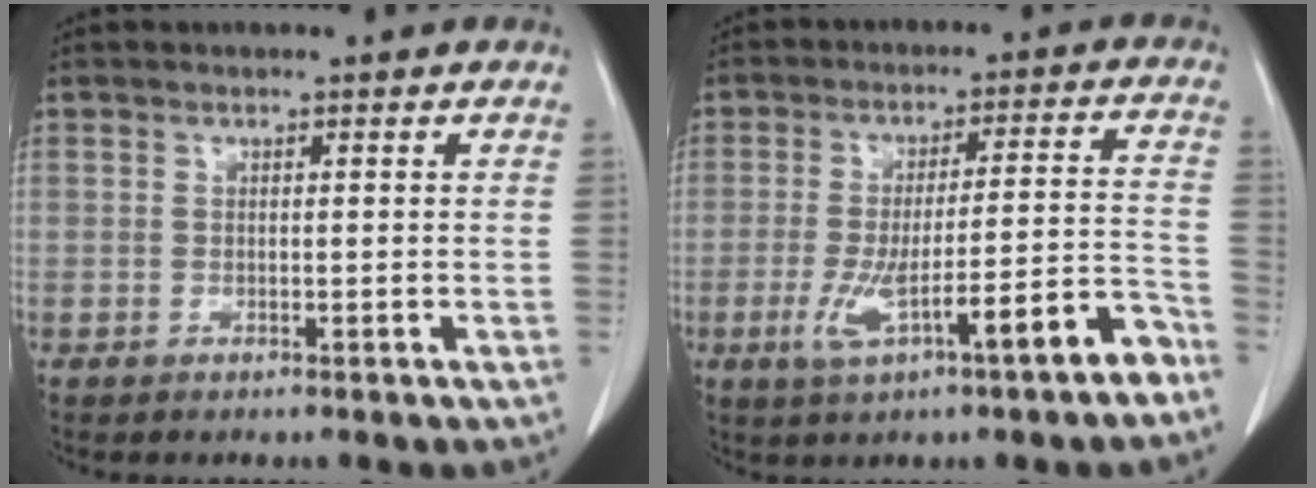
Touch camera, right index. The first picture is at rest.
{"total": 12.4, "force": [-6.3, 0.9, 10.6], "torque": [-0.165, 0.015, -0.090]}